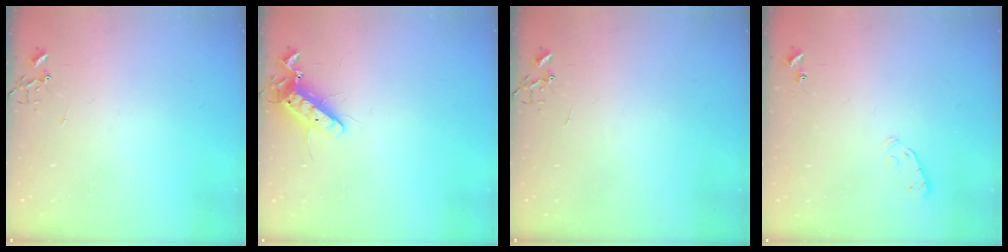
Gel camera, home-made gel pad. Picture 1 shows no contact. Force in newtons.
{"total": 11.2, "press": 11.1, "slide": 1.4}
{"total": 0.0}
{"total": 3.8, "press": 3.7, "slide": 0.7}